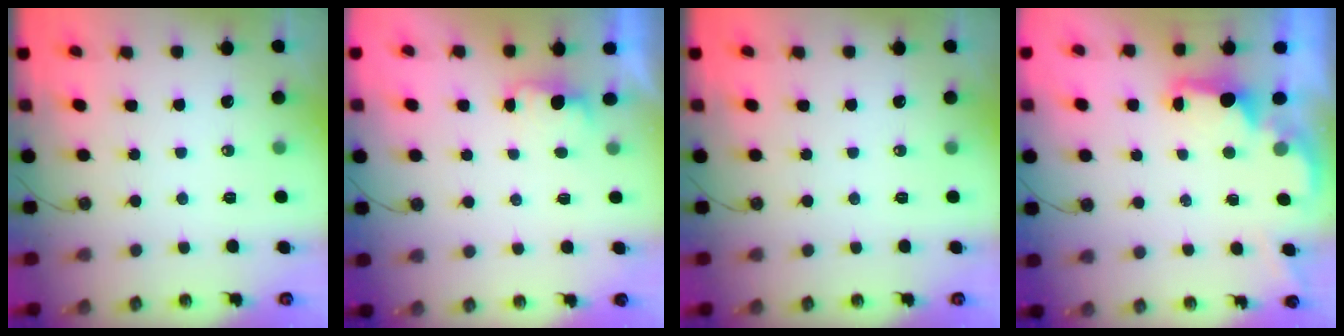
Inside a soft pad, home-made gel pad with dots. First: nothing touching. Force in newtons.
{"total": 1.4, "press": 1.2, "slide": 0.8}
{"total": 0.0}
{"total": 1.9, "press": 1.7, "slide": 0.7}